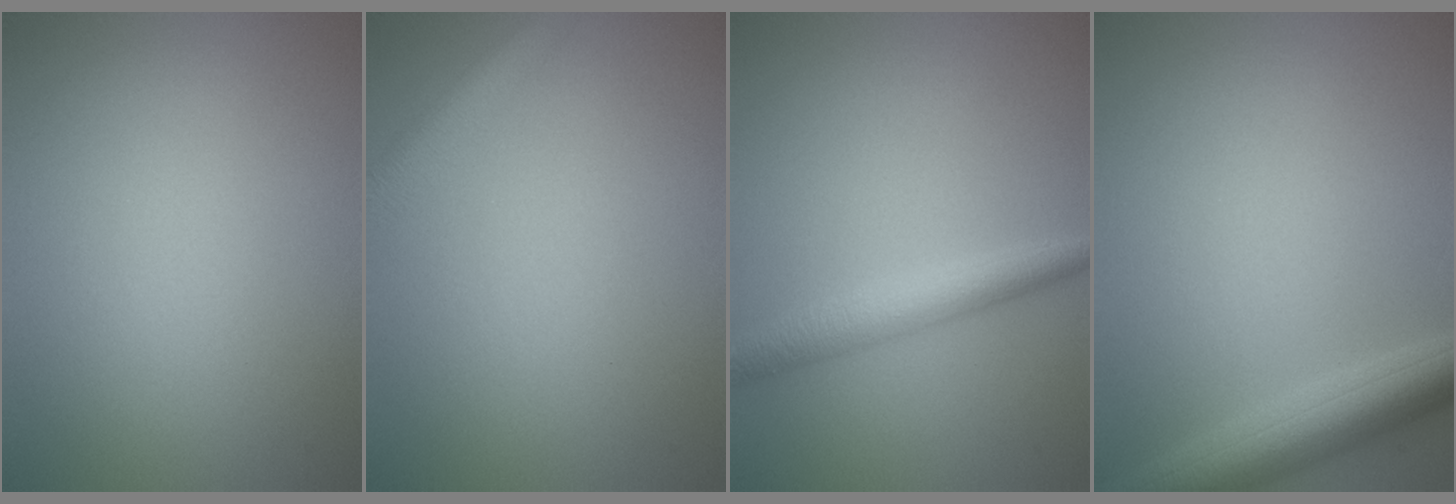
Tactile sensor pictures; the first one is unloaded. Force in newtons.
{"total": 2.9, "press": 2.9, "slide": 0.1}
{"total": 3.1, "press": 3.1, "slide": 0.0}
{"total": 5.1, "press": 5.1, "slide": 0.3}